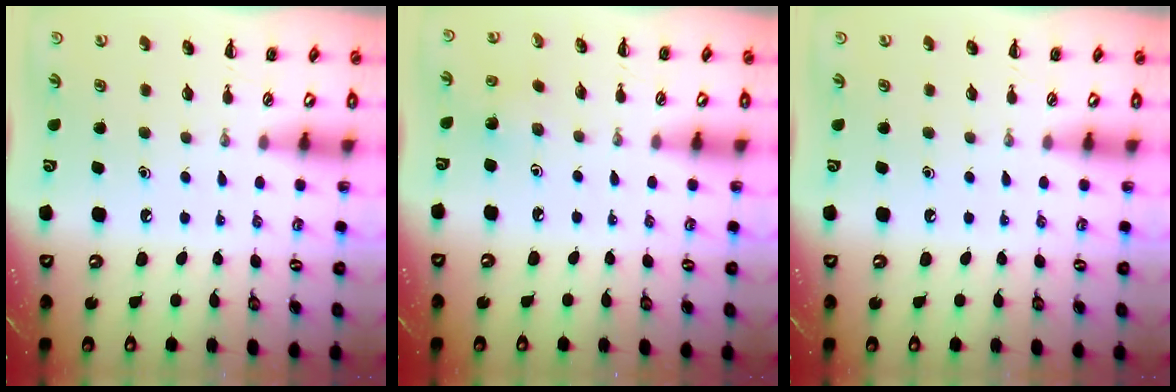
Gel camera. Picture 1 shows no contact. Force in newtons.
{"total": 3.1, "press": 2.9, "slide": 1.0}
{"total": 0.0}